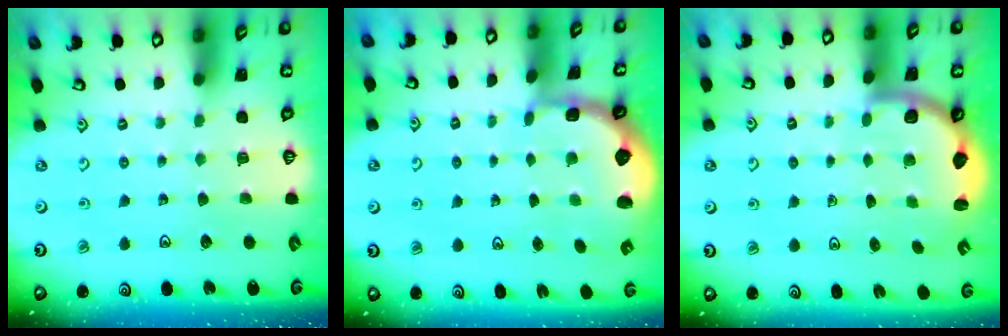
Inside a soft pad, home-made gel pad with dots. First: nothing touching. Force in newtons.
{"total": 2.5, "press": 1.8, "slide": 1.8}
{"total": 2.5, "press": 2.5, "slide": 0.6}